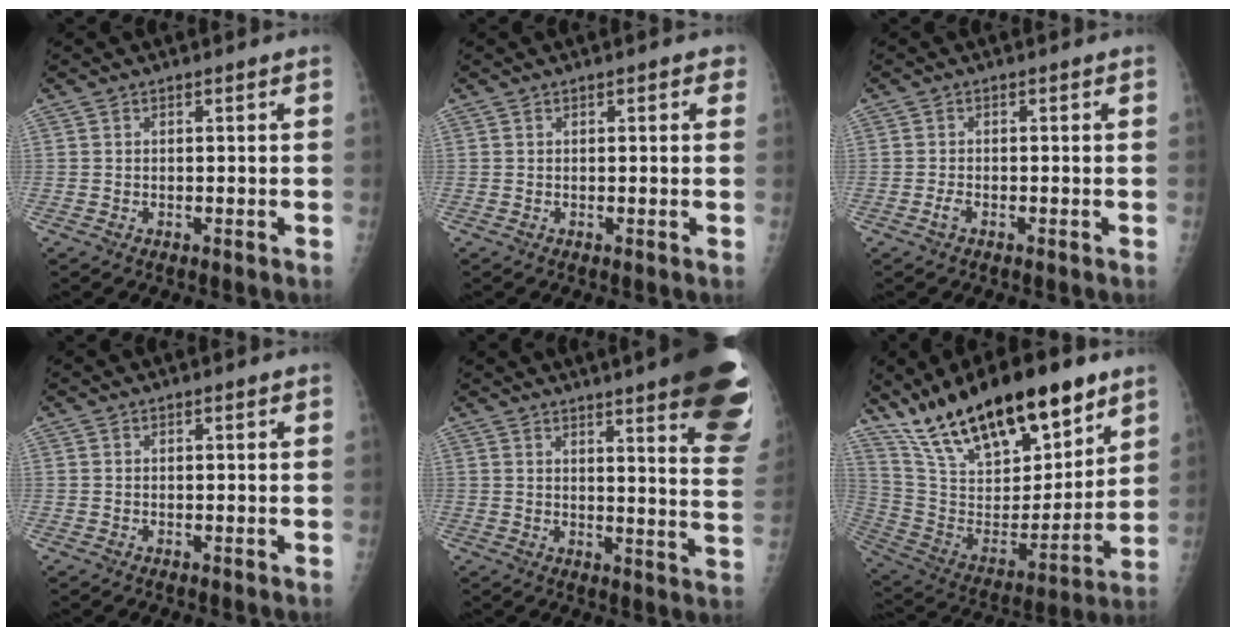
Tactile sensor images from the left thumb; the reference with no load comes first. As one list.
[{"total": 2.2, "force": [1.0, 1.1, 1.6], "torque": [-0.010, 0.001, 0.009]}, {"total": 1.2, "force": [-0.6, 0.6, 0.9], "torque": [-0.019, 0.000, -0.014]}, {"total": 0.6, "force": [0.4, 0.2, 0.4], "torque": [-0.003, -0.001, 0.004]}, {"total": 26.1, "force": [17.4, 3.1, 19.2], "torque": [-0.191, -0.098, 0.215]}, {"total": 28.5, "force": [19.3, 11.2, 17.8], "torque": [-0.273, -0.053, 0.334]}]